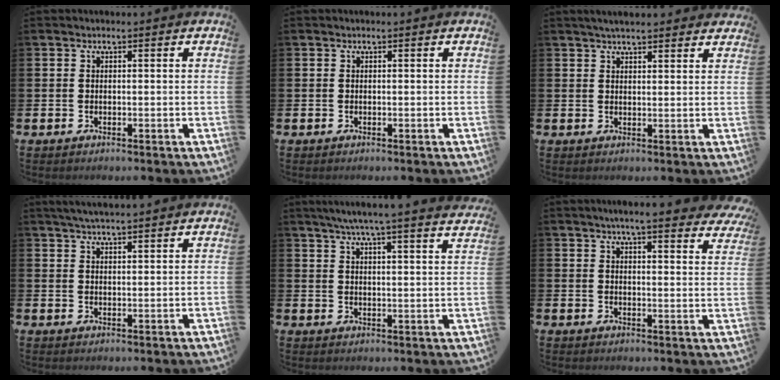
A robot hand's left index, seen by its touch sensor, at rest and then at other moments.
{"total": 0.0}
{"total": 3.3, "force": [3.1, 0.6, 1.0], "torque": [-0.019, -0.007, 0.054]}
{"total": 3.6, "force": [3.5, 0.0, 0.8], "torque": [-0.017, -0.010, 0.062]}
{"total": 6.1, "force": [5.7, -0.6, 2.1], "torque": [-0.051, -0.029, 0.097]}
{"total": 5.2, "force": [4.9, 0.1, 1.9], "torque": [-0.038, -0.026, 0.082]}